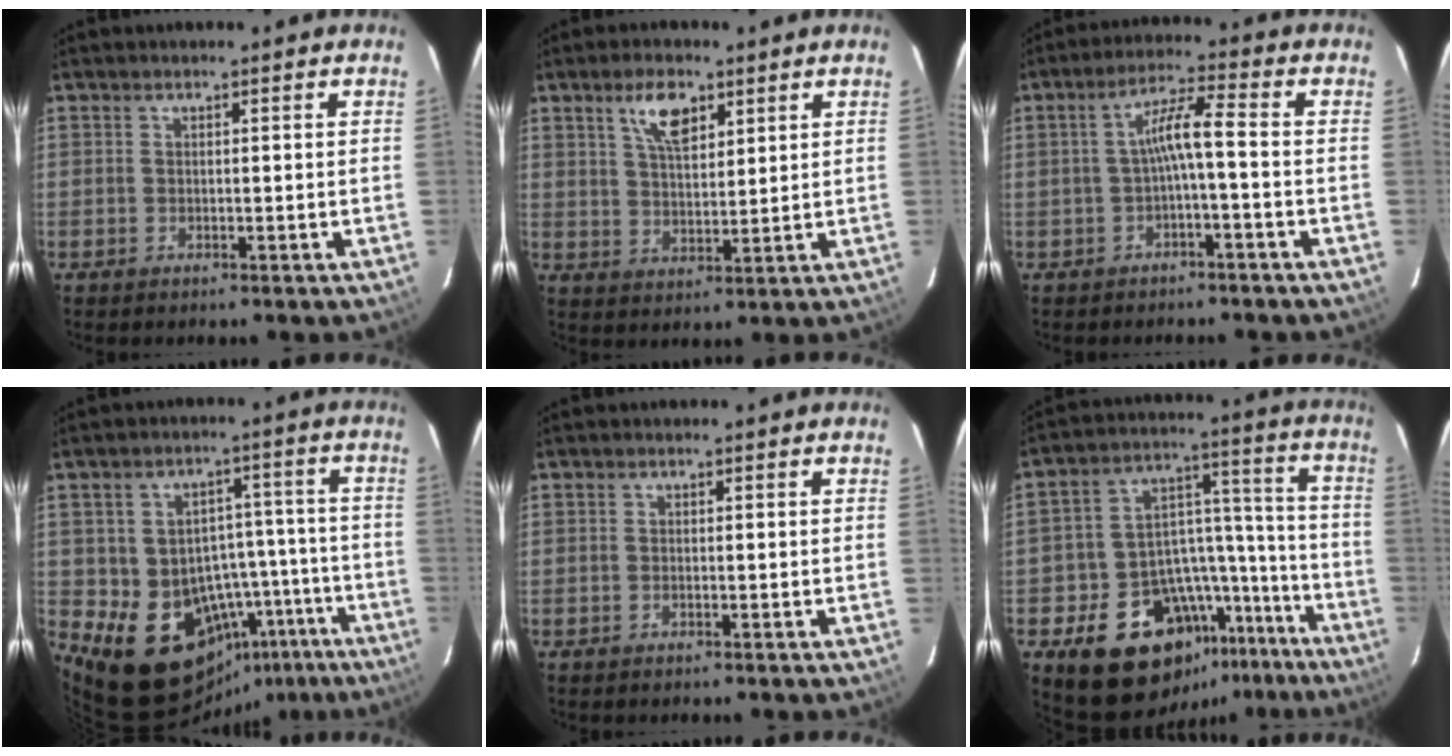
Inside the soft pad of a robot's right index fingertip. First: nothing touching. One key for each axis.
{"total": 7.1, "fx": 3.9, "fy": 3.1, "fz": 5.0, "tx": -0.088, "ty": 0.008, "tz": 0.074}
{"total": 5.1, "fx": -1.5, "fy": 0.0, "fz": 4.9, "tx": -0.102, "ty": 0.012, "tz": -0.024}
{"total": 18.0, "fx": -9.8, "fy": 13.5, "fz": 6.9, "tx": -0.115, "ty": 0.043, "tz": -0.103}
{"total": 0.0}
{"total": 19.6, "fx": -13.6, "fy": 12.3, "fz": 7.0, "tx": -0.127, "ty": 0.072, "tz": -0.181}